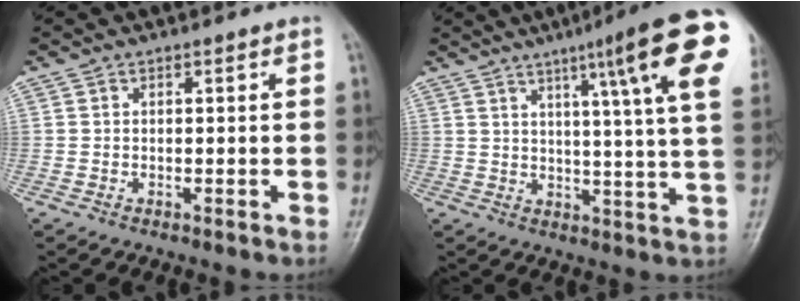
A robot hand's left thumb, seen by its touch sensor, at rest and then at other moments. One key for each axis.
{"total": 20.0, "fx": 9.5, "fy": 1.7, "fz": 17.5, "tx": -0.227, "ty": -0.024, "tz": 0.113}